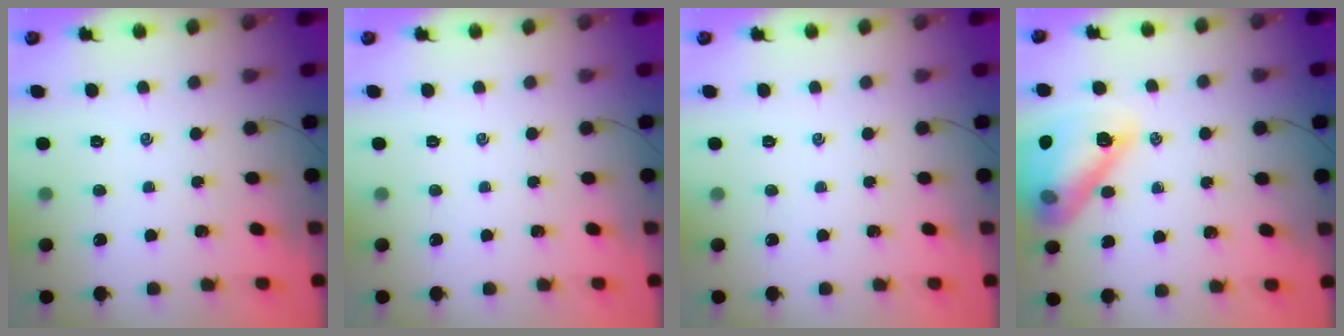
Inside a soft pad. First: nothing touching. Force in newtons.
{"total": 0.0}
{"total": 0.0}
{"total": 17.6, "press": 17.5, "slide": 2.0}